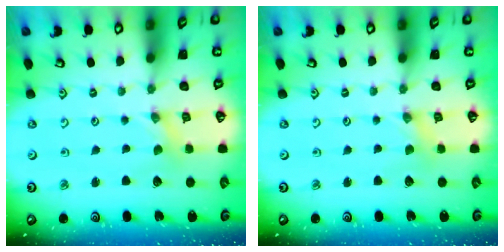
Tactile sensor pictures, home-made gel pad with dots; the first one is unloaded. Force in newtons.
{"total": 0.0}